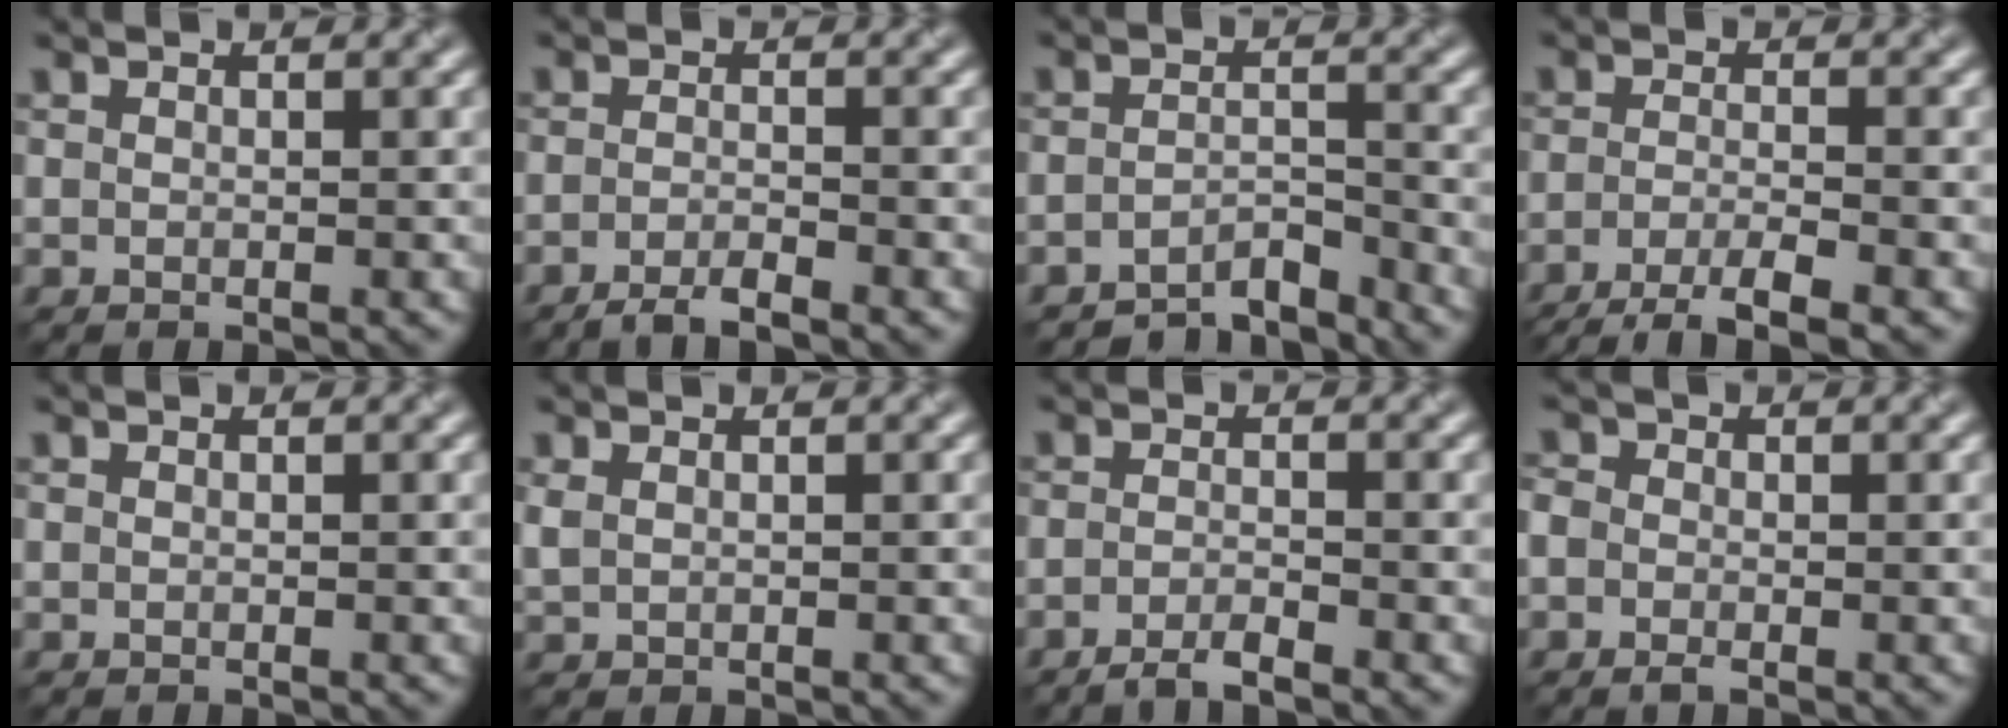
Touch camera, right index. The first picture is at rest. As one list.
[{"total": 2.4, "force": [-1.8, 0.5, 1.5], "torque": [-0.024, 0.000, -0.040]}, {"total": 3.7, "force": [-3.6, 0.7, 1.0], "torque": [-0.011, 0.004, -0.067]}, {"total": 5.0, "force": [-3.5, 1.1, 3.5], "torque": [-0.056, -0.003, -0.068]}, {"total": 0.0}, {"total": 1.0, "force": [0.5, 0.6, 0.7], "torque": [-0.019, 0.001, 0.014]}, {"total": 2.1, "force": [-1.6, 0.4, 1.3], "torque": [-0.021, 0.001, -0.036]}, {"total": 1.7, "force": [-0.8, 1.2, 0.8], "torque": [-0.013, -0.004, -0.019]}]